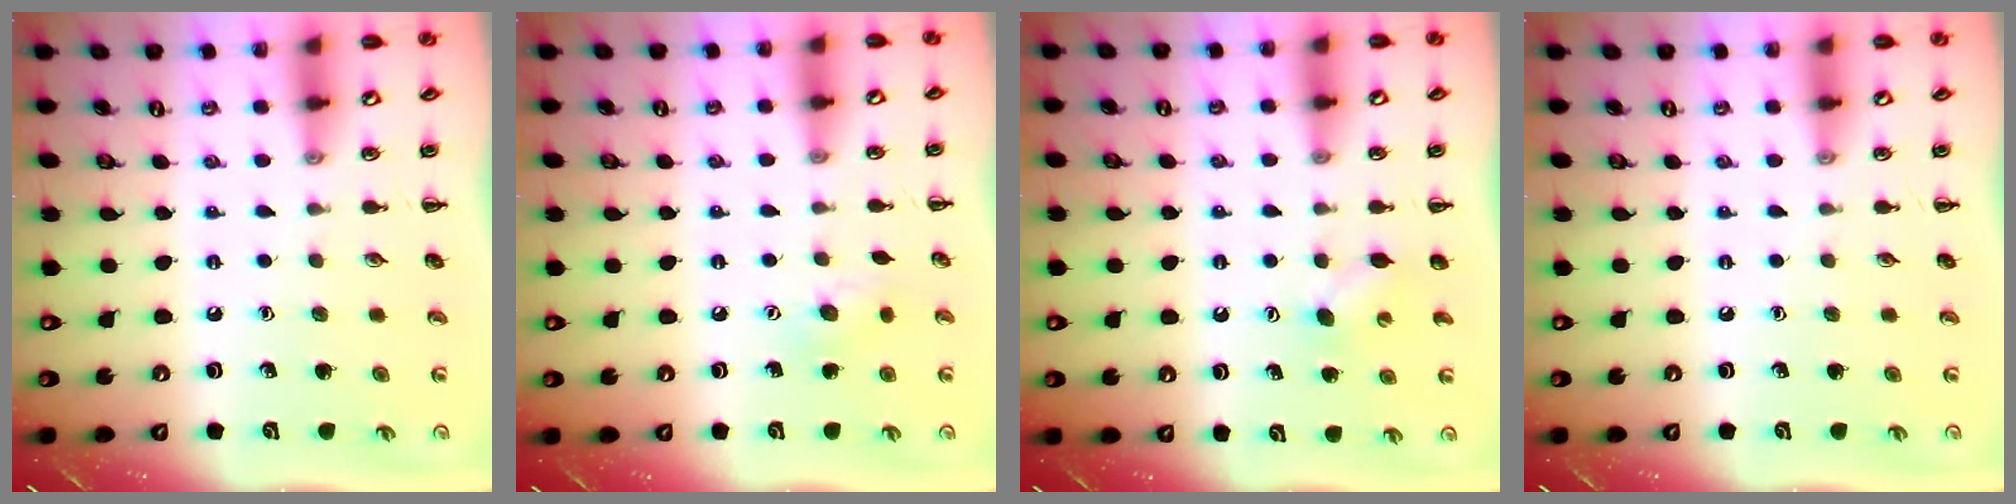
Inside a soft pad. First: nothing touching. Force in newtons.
{"total": 6.9, "press": 6.8, "slide": 1.4}
{"total": 4.2, "press": 4.1, "slide": 1.1}
{"total": 0.0}